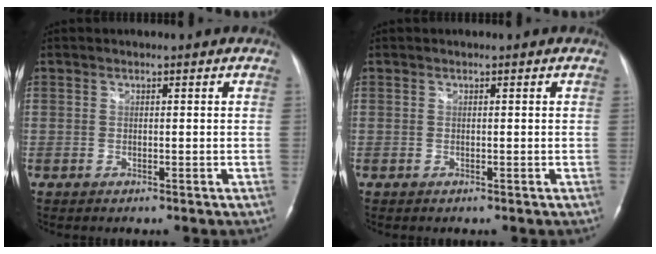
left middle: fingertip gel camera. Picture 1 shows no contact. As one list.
[{"total": 0.0}]